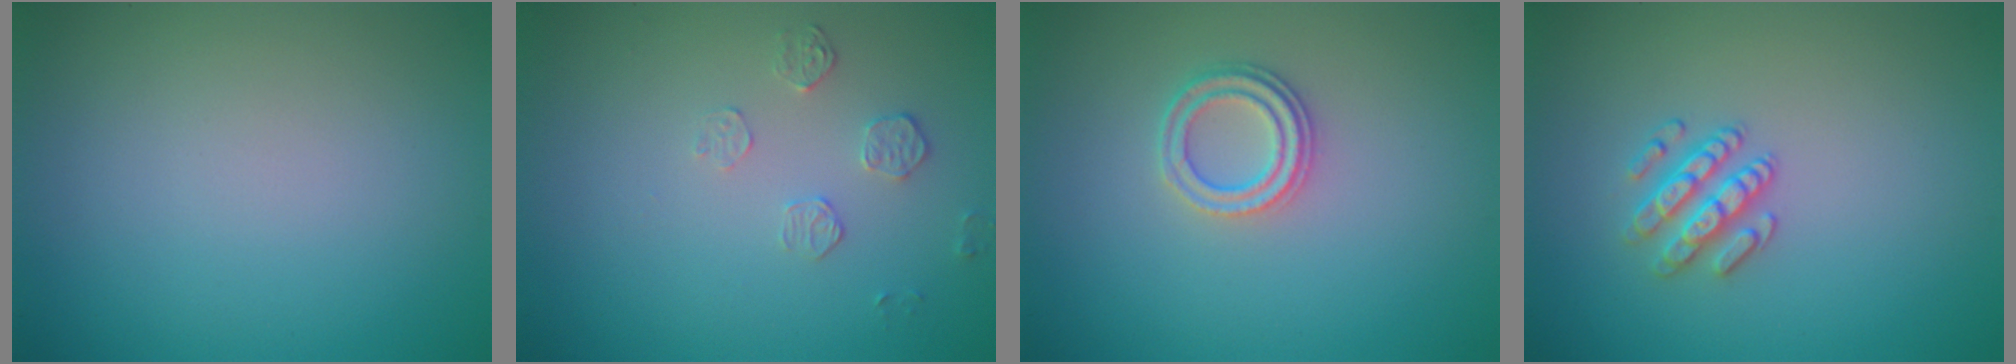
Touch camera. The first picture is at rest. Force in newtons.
{"total": 1.5, "press": 0.8, "slide": 1.3}
{"total": 2.3, "press": 2.1, "slide": 1.0}
{"total": 2.5, "press": 2.4, "slide": 0.6}